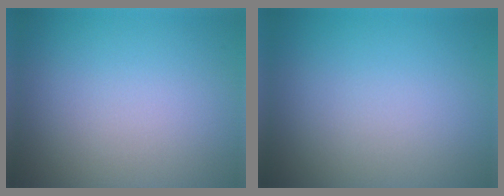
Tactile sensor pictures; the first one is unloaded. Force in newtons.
{"total": 0.0}